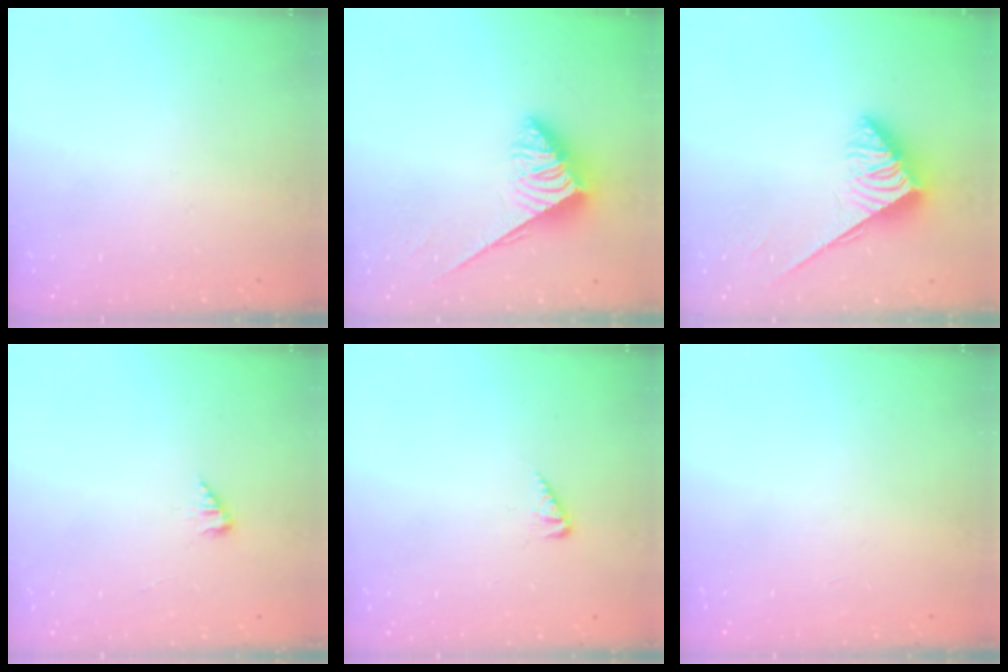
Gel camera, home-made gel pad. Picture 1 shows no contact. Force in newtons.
{"total": 3.9, "press": 3.8, "slide": 0.6}
{"total": 3.8, "press": 3.7, "slide": 0.5}
{"total": 2.4, "press": 2.4, "slide": 0.4}
{"total": 2.7, "press": 2.7, "slide": 0.3}
{"total": 0.0}